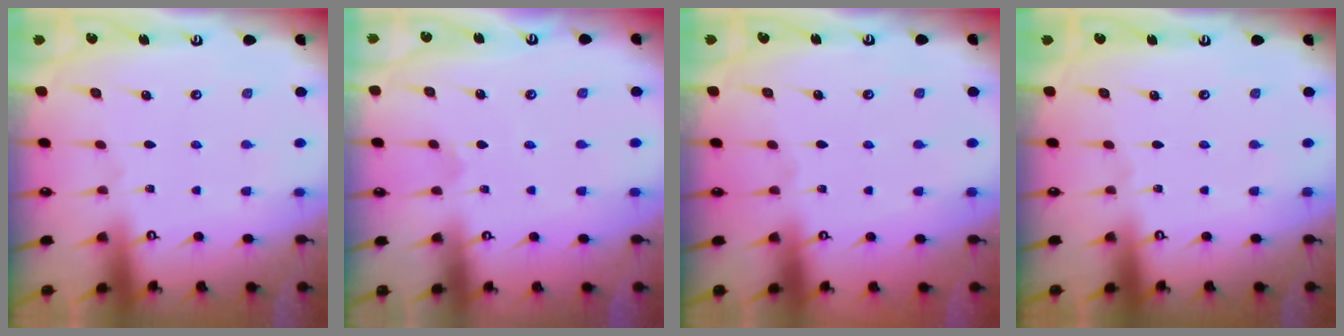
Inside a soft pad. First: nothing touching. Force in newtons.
{"total": 1.2, "press": 1.2, "slide": 0.1}
{"total": 0.0}
{"total": 0.0}